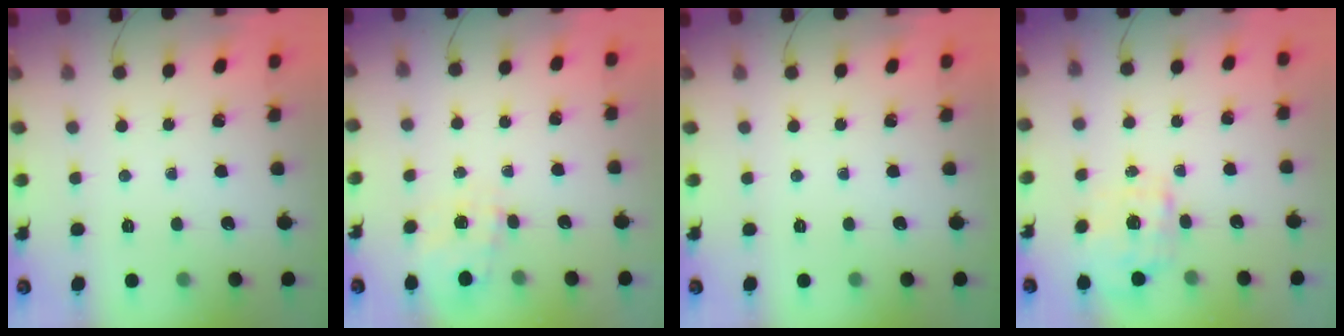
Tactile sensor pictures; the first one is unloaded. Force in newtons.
{"total": 0.9, "press": 0.4, "slide": 0.8}
{"total": 0.0}
{"total": 1.2, "press": 1.0, "slide": 0.7}